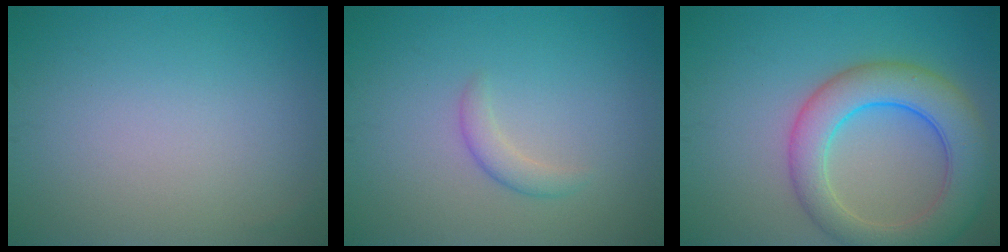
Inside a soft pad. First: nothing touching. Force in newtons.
{"total": 1.5, "press": 1.5, "slide": 0.0}
{"total": 7.4, "press": 7.4, "slide": 0.1}